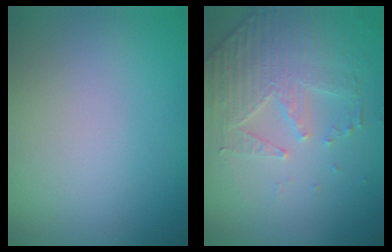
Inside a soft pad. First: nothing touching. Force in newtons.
{"total": 4.9, "press": 3.7, "slide": 3.3}